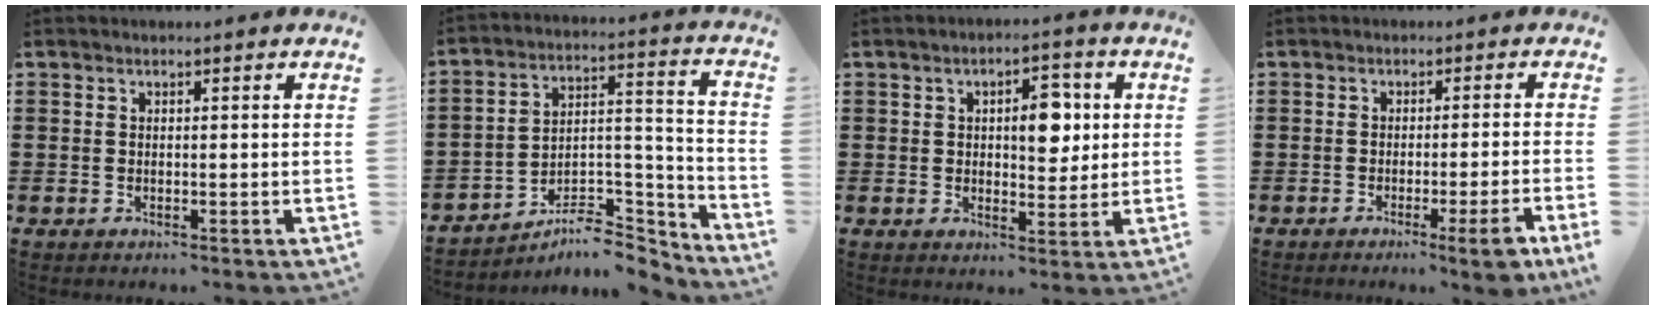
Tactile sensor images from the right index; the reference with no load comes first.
{"total": 7.7, "force": [-6.2, 3.1, 3.3], "torque": [-0.043, 0.016, -0.115]}
{"total": 6.4, "force": [1.3, 3.4, 5.2], "torque": [-0.069, -0.001, 0.010]}
{"total": 4.1, "force": [-2.4, -1.0, 3.2], "torque": [-0.048, -0.016, -0.041]}